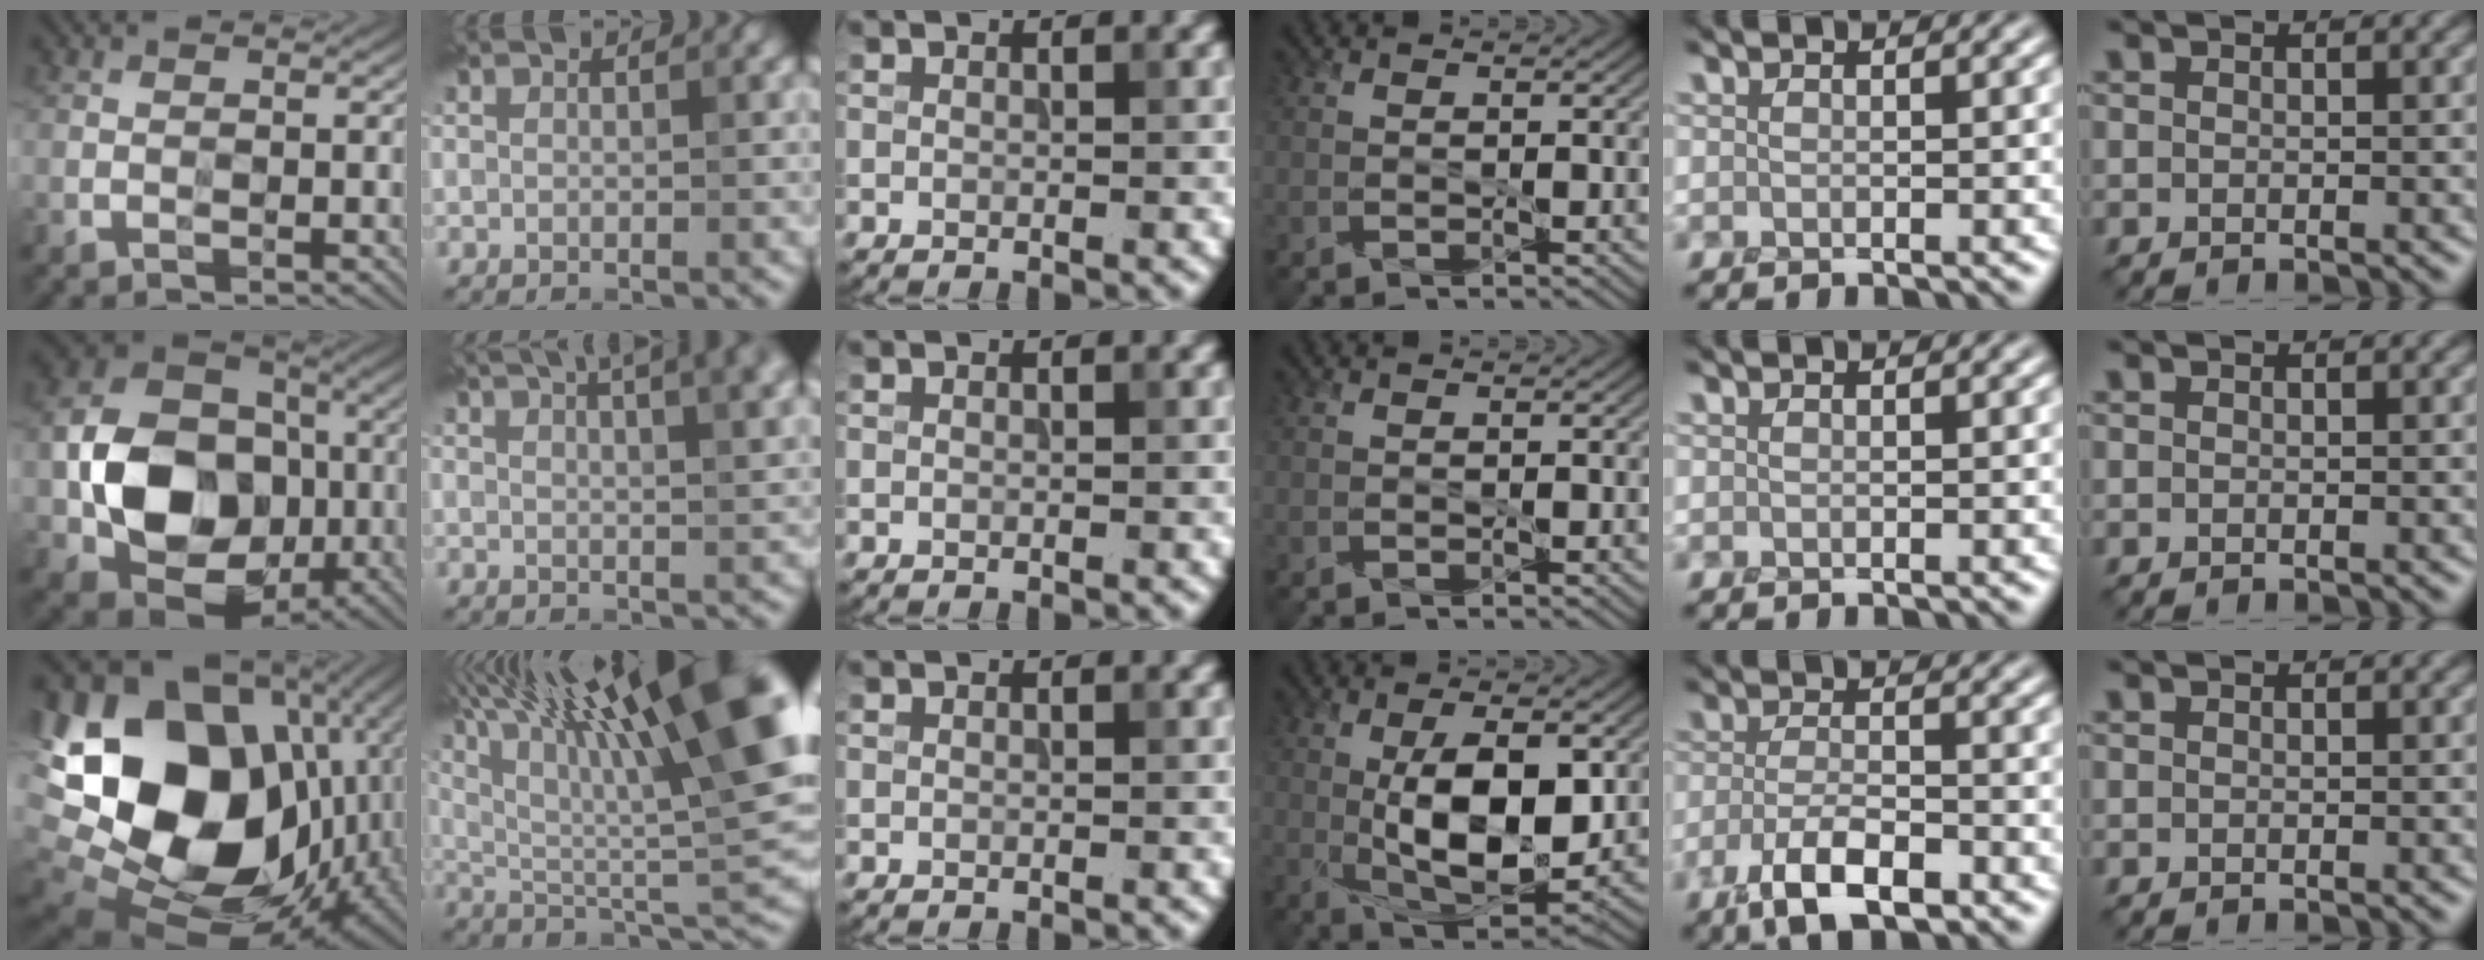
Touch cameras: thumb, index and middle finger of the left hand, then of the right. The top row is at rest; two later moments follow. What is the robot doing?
{"motion": "peel", "object": "velcro strap"}